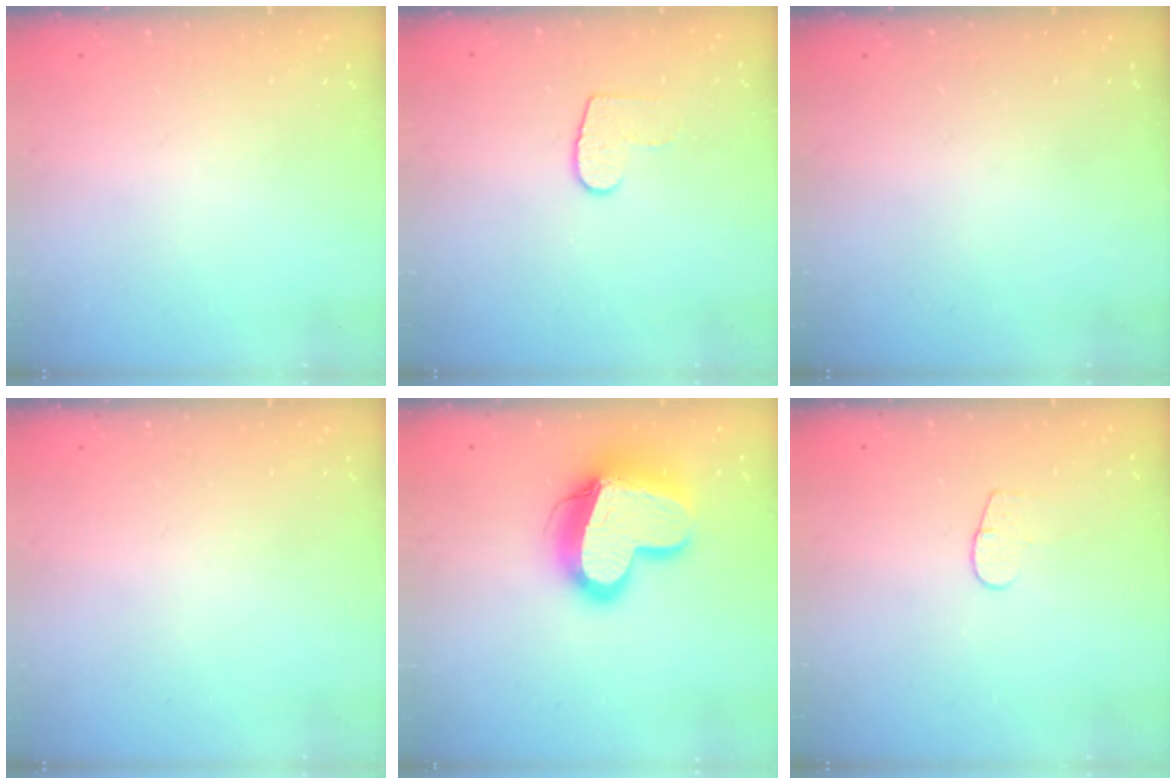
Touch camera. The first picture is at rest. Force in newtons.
{"total": 6.3, "press": 6.3, "slide": 0.4}
{"total": 0.0}
{"total": 0.0}
{"total": 17.7, "press": 17.6, "slide": 1.5}
{"total": 4.4, "press": 4.4, "slide": 0.3}